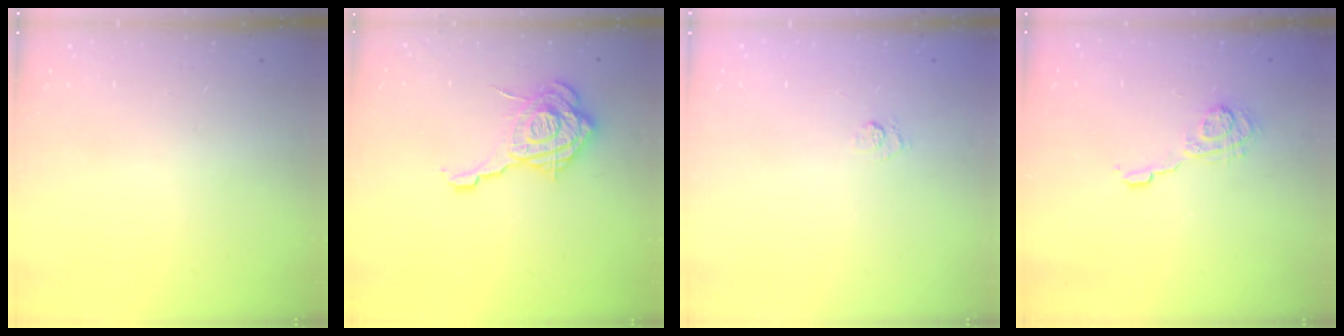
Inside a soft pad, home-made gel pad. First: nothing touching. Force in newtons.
{"total": 18.2, "press": 18.1, "slide": 2.0}
{"total": 5.6, "press": 5.4, "slide": 1.4}
{"total": 6.1, "press": 6.1, "slide": 0.7}